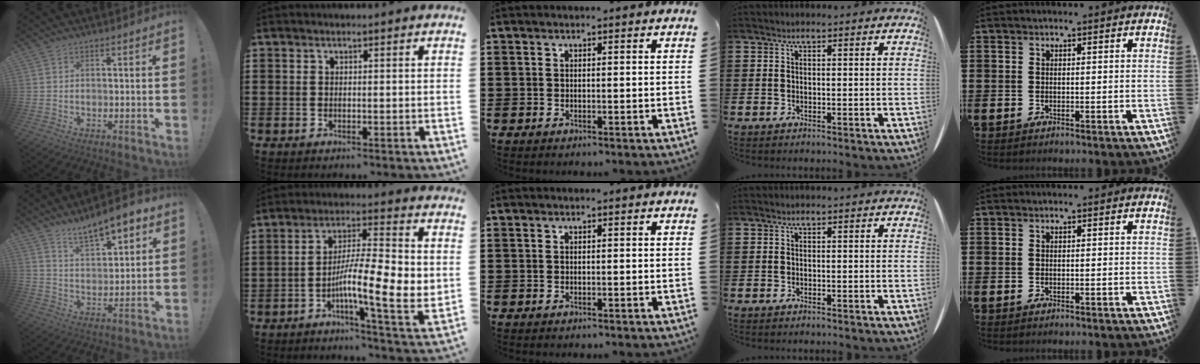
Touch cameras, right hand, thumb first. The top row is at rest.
{"thumb": {"total": 10.2, "force": [7.9, 3.4, 5.6], "torque": [-0.084, -0.051, 0.139]}, "index": {"total": 11.1, "force": [-1.4, 2.5, 10.7], "torque": [-0.179, -0.011, -0.028]}}